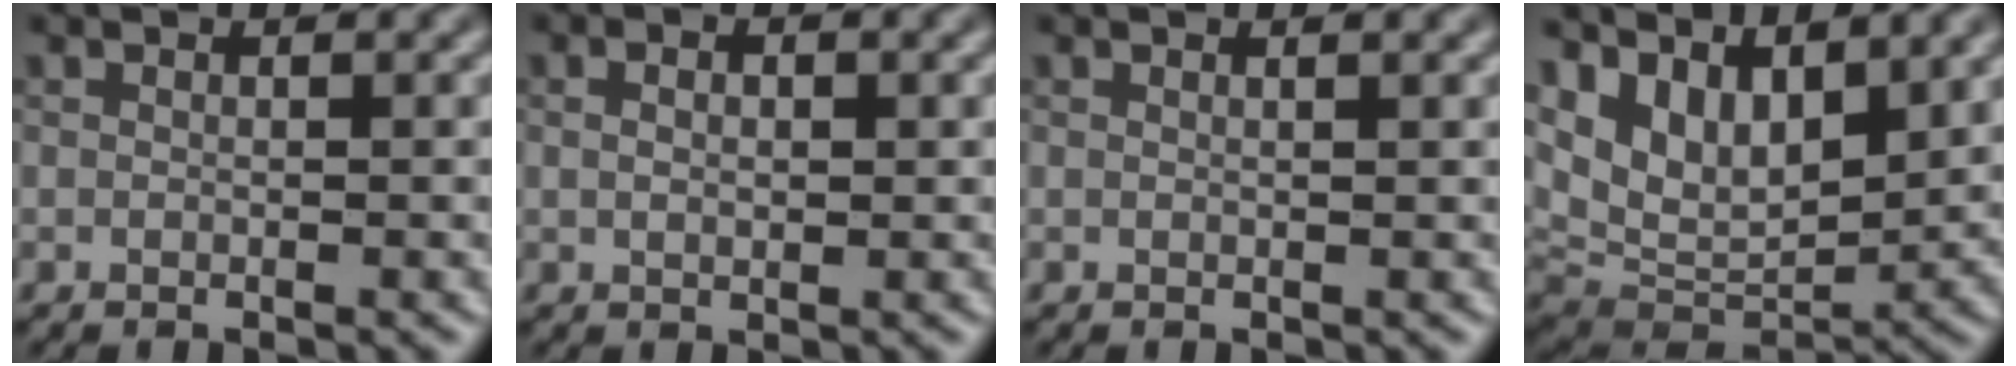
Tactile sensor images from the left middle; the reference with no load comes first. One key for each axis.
{"total": 1.5, "fx": 0.3, "fy": 0.9, "fz": 1.2, "tx": -0.020, "ty": 0.000, "tz": 0.006}
{"total": 1.1, "fx": 0.6, "fy": 0.4, "fz": 0.8, "tx": -0.005, "ty": 0.000, "tz": 0.001}
{"total": 8.5, "fx": 4.4, "fy": 4.5, "fz": 5.7, "tx": -0.107, "ty": -0.014, "tz": 0.084}